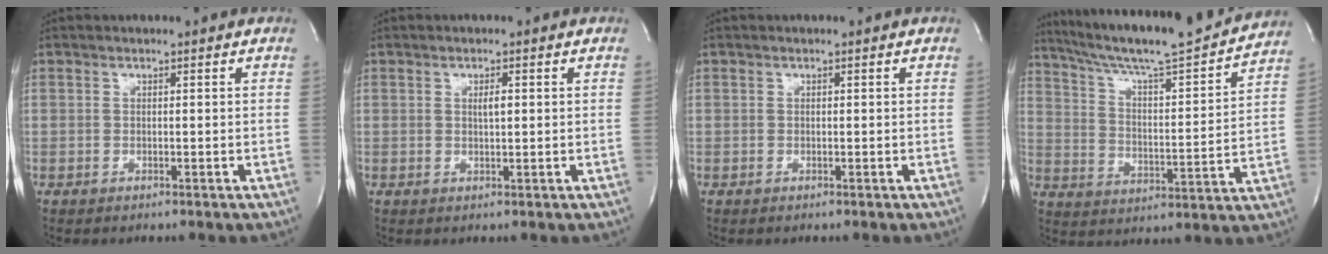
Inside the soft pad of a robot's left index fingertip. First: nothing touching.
{"total": 1.5, "force": [0.3, 0.4, 1.4], "torque": [-0.027, 0.001, 0.005]}
{"total": 0.0}
{"total": 21.3, "force": [19.1, 0.8, 9.3], "torque": [-0.161, -0.013, 0.285]}